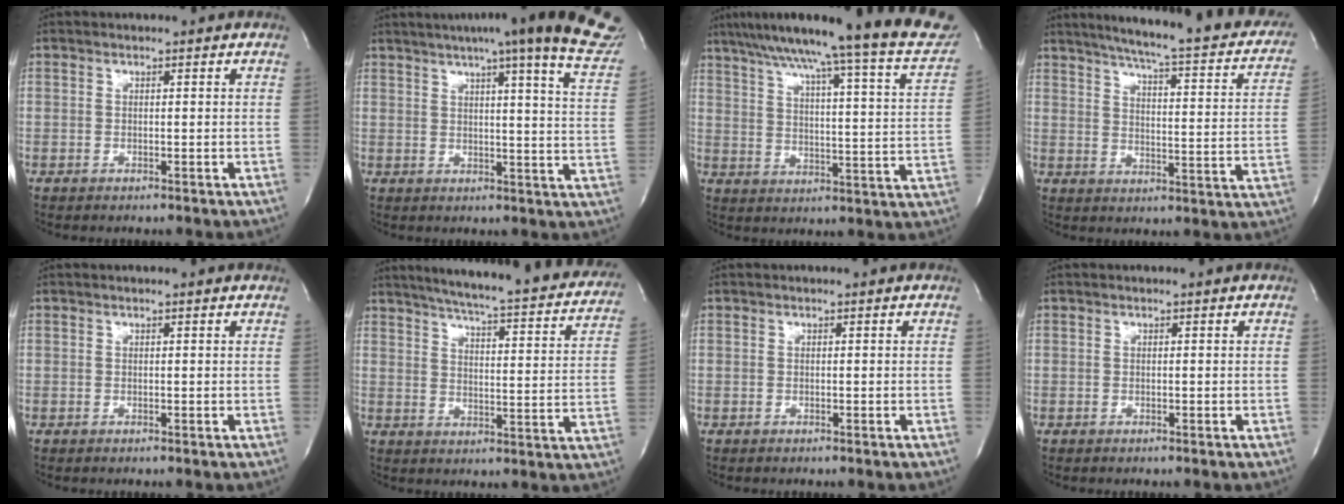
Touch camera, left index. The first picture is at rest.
{"total": 24.8, "force": [20.1, 0.4, 14.4], "torque": [-0.179, -0.042, 0.233]}
{"total": 27.7, "force": [22.9, 0.9, 15.5], "torque": [-0.236, -0.028, 0.295]}
{"total": 25.1, "force": [20.4, 3.5, 14.2], "torque": [-0.200, -0.024, 0.240]}
{"total": 0.7, "force": [0.6, 0.0, 0.3], "torque": [-0.012, 0.004, 0.008]}
{"total": 28.5, "force": [25.1, 3.4, 13.2], "torque": [-0.199, -0.056, 0.300]}
{"total": 0.0}
{"total": 0.0}